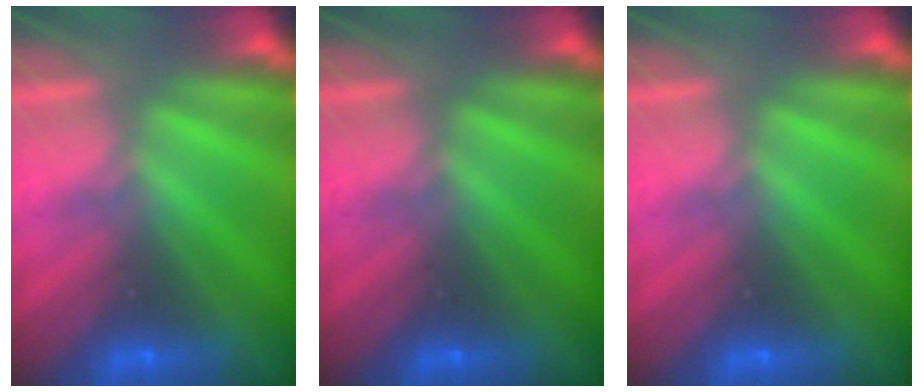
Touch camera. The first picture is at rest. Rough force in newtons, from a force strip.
{"total": 0.0}
{"total": 0.0}